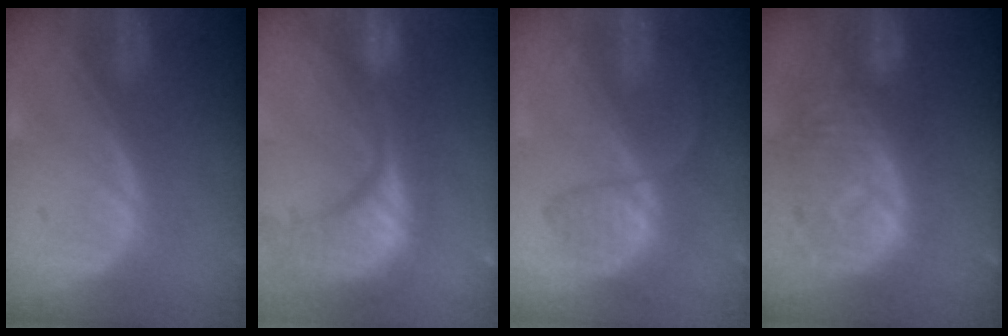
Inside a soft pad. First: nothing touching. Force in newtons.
{"total": 15.5, "press": 12.2, "slide": 9.5}
{"total": 6.4, "press": 6.0, "slide": 2.3}
{"total": 10.8, "press": 9.7, "slide": 4.8}